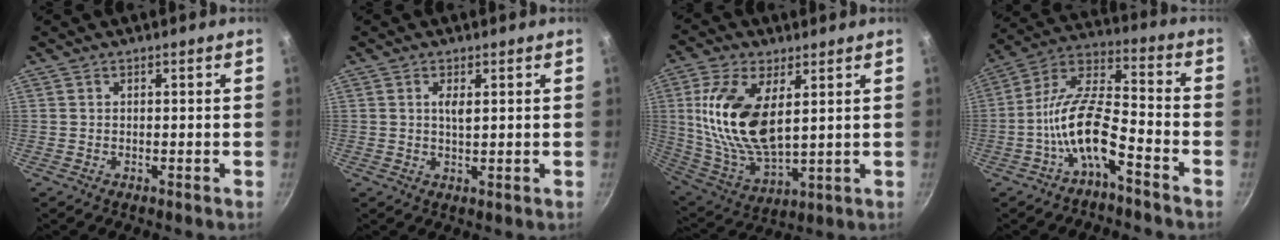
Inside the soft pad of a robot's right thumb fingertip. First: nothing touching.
{"total": 2.5, "force": [0.8, 0.8, 2.2], "torque": [-0.039, -0.004, 0.016]}
{"total": 17.8, "force": [3.9, 8.8, 14.9], "torque": [-0.293, -0.023, 0.084]}
{"total": 12.7, "force": [-5.9, 4.5, 10.3], "torque": [-0.195, 0.058, -0.122]}